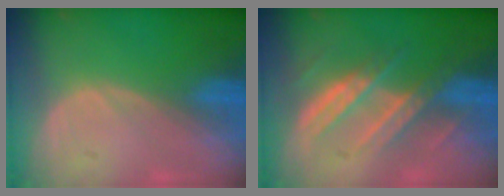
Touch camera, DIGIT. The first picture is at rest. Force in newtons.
{"total": 7.2, "press": 7.1, "slide": 1.4}